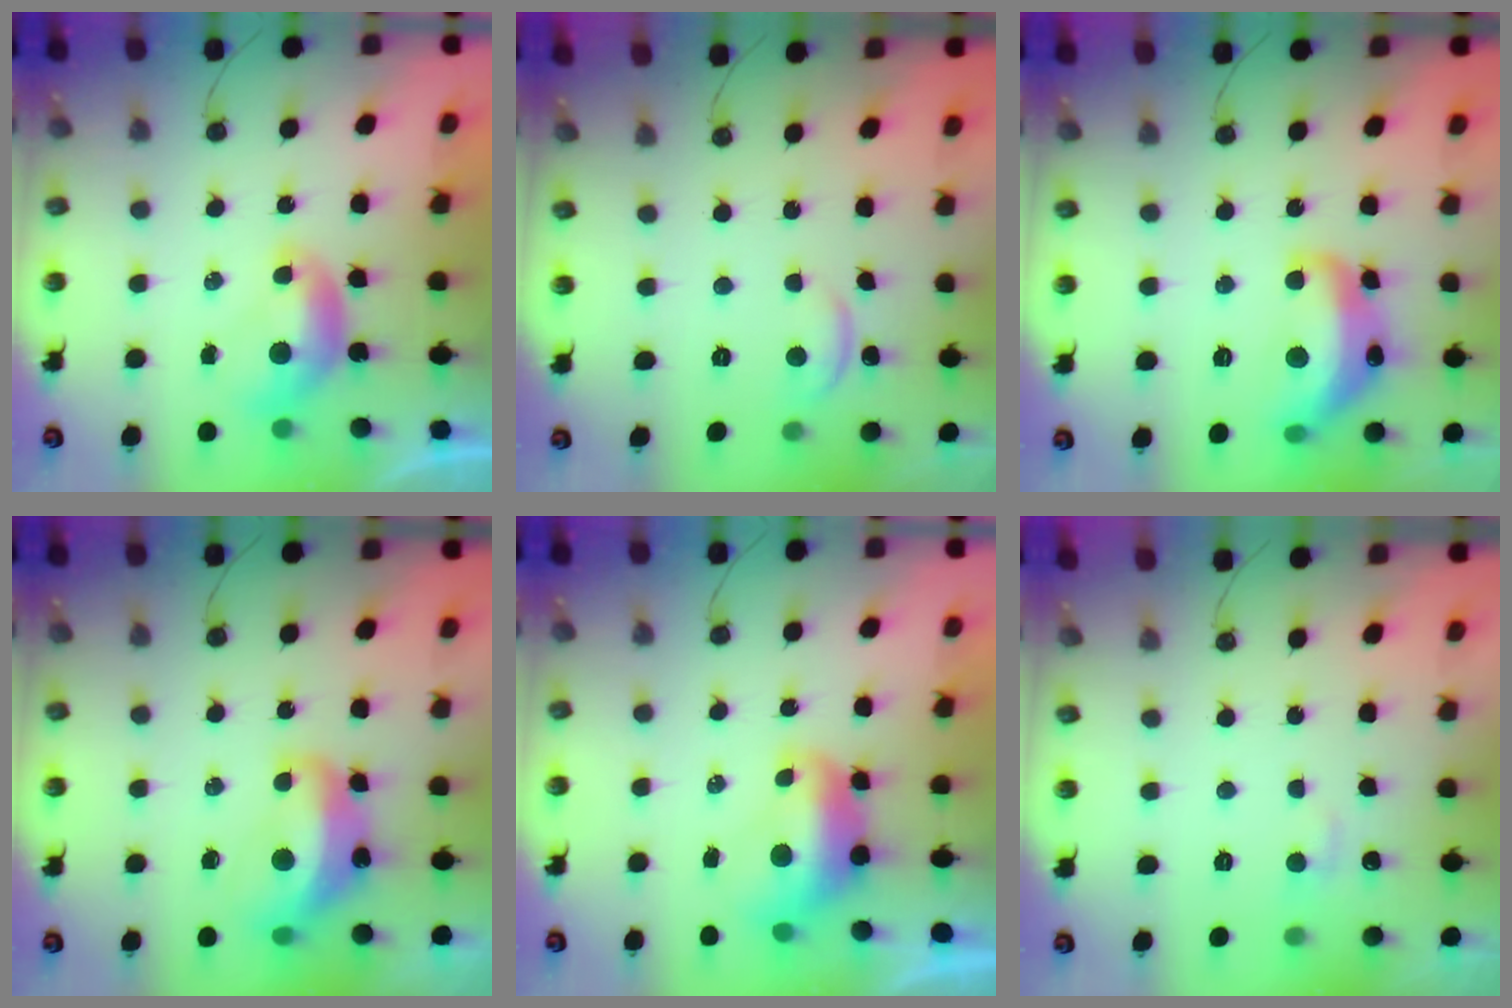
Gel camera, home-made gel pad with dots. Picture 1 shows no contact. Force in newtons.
{"total": 0.5, "press": 0.1, "slide": 0.5}
{"total": 9.0, "press": 9.0, "slide": 0.8}
{"total": 8.7, "press": 8.5, "slide": 2.0}
{"total": 2.4, "press": 2.2, "slide": 0.8}
{"total": 1.4, "press": 1.2, "slide": 0.7}